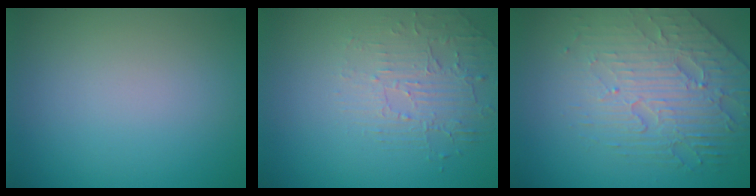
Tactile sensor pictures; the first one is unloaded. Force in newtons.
{"total": 2.1, "press": 1.3, "slide": 1.7}
{"total": 5.0, "press": 4.4, "slide": 2.5}